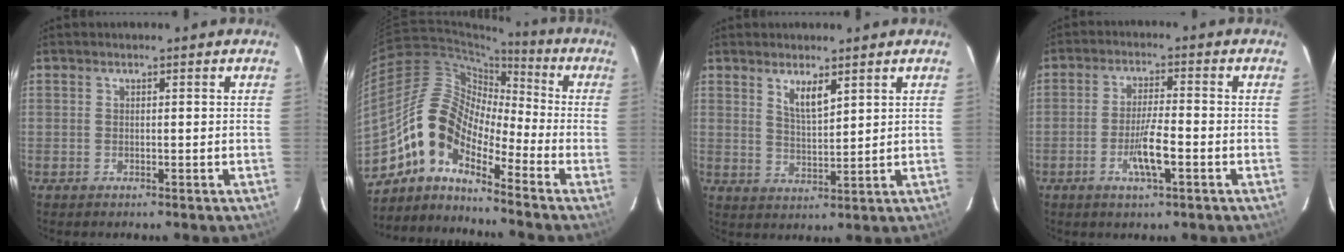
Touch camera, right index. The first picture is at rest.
{"total": 11.2, "force": [-7.3, 4.8, 7.0], "torque": [-0.116, 0.021, -0.158]}
{"total": 4.8, "force": [2.9, 1.4, 3.5], "torque": [-0.065, -0.006, 0.055]}
{"total": 6.4, "force": [-2.6, 1.0, 5.8], "torque": [-0.112, -0.003, -0.048]}